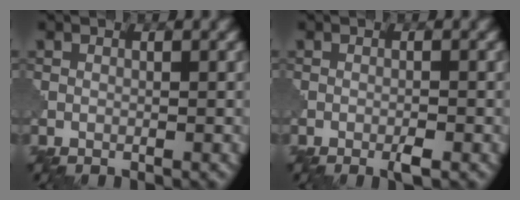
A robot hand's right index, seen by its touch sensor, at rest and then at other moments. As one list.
[{"total": 1.3, "force": [-0.7, 0.1, 1.1], "torque": [-0.017, -0.001, -0.014]}]